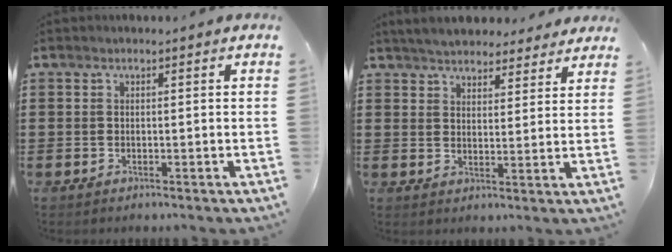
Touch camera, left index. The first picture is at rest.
{"total": 4.7, "force": [4.6, 0.9, 0.6], "torque": [-0.029, -0.014, 0.084]}